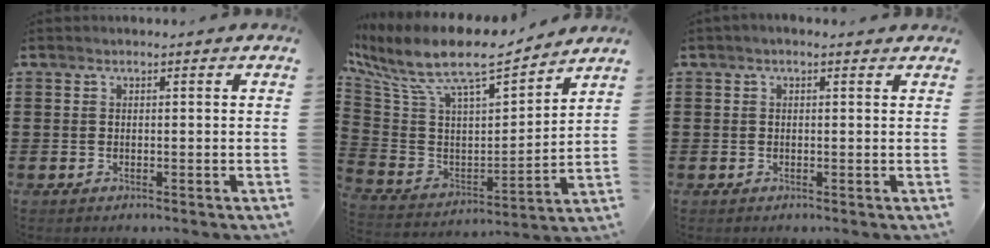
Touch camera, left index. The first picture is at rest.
{"total": 11.1, "force": [8.6, 3.0, 6.4], "torque": [-0.160, -0.053, 0.148]}
{"total": 0.8, "force": [0.1, 0.6, 0.5], "torque": [-0.012, 0.006, 0.001]}